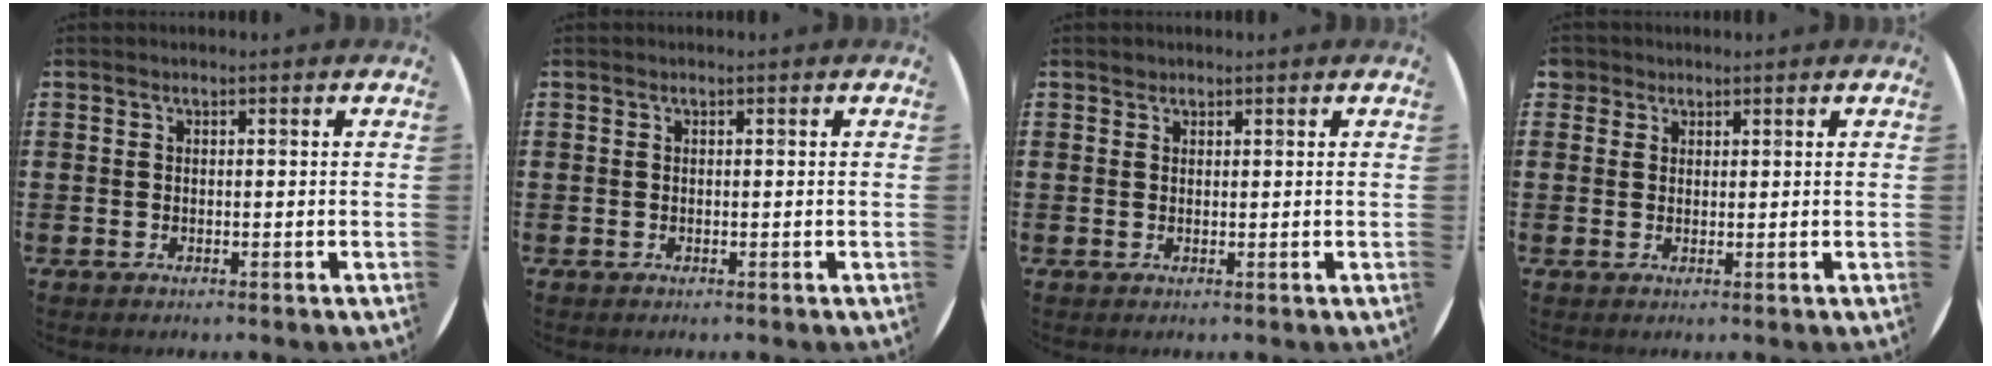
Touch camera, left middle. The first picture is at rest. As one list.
[{"total": 0.0}, {"total": 0.6, "force": [0.5, 0.3, -0.1], "torque": [0.001, 0.003, 0.010]}, {"total": 1.6, "force": [1.3, 0.9, 0.1], "torque": [0.004, 0.002, 0.024]}]